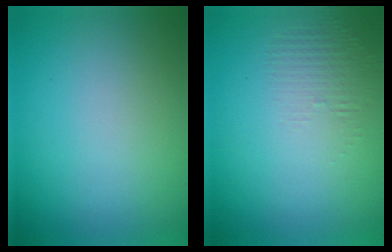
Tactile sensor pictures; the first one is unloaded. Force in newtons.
{"total": 1.2, "press": 0.1, "slide": 1.2}